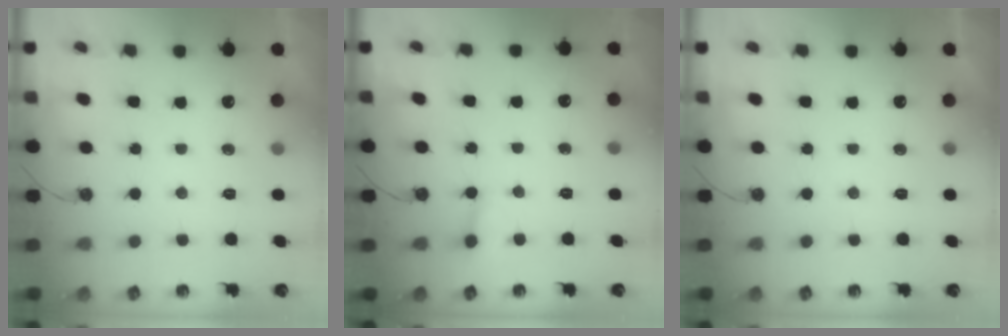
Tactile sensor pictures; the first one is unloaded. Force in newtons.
{"total": 3.7, "press": 3.6, "slide": 0.5}
{"total": 0.0}